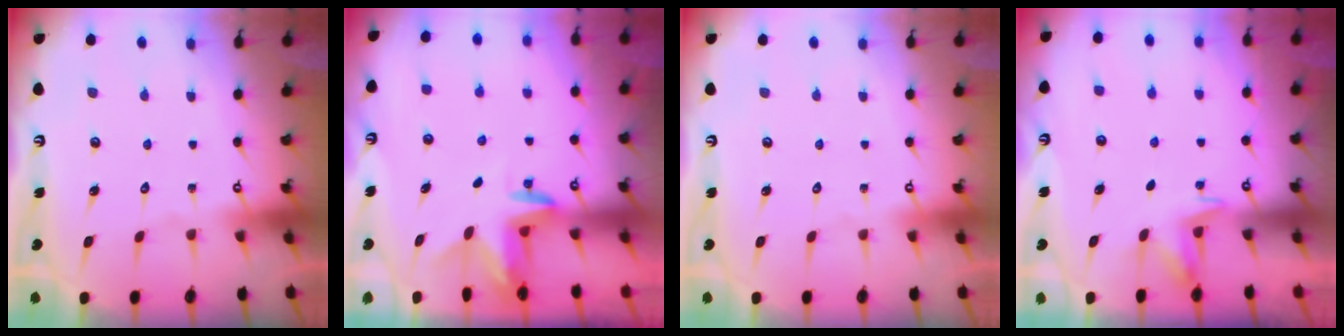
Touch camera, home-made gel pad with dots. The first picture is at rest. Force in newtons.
{"total": 2.7, "press": 2.7, "slide": 0.2}
{"total": 0.0}
{"total": 2.4, "press": 2.1, "slide": 1.2}